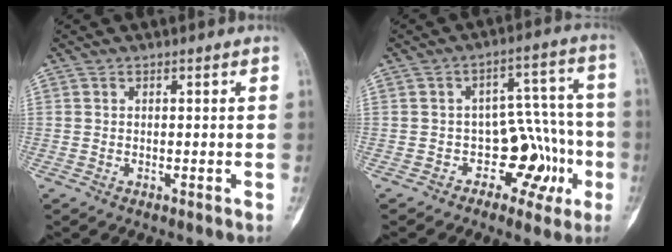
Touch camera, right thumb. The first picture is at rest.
{"total": 10.6, "force": [-3.9, 7.3, 6.5], "torque": [-0.024, 0.049, -0.053]}